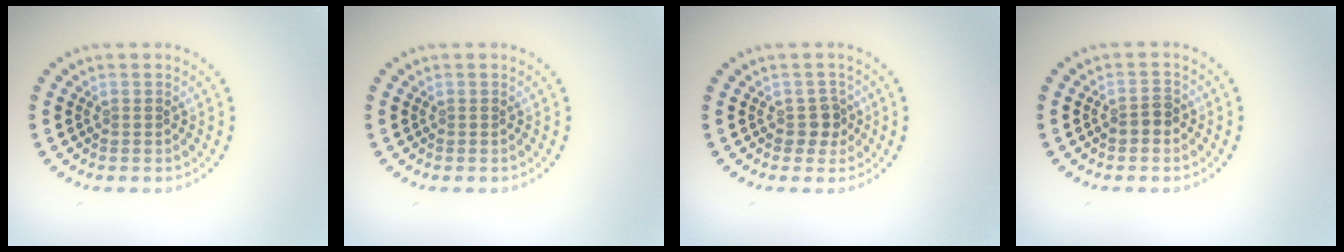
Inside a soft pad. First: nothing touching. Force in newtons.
{"total": 0.0}
{"total": 1.8, "press": 1.6, "slide": 0.9}
{"total": 1.5, "press": 1.4, "slide": 0.5}